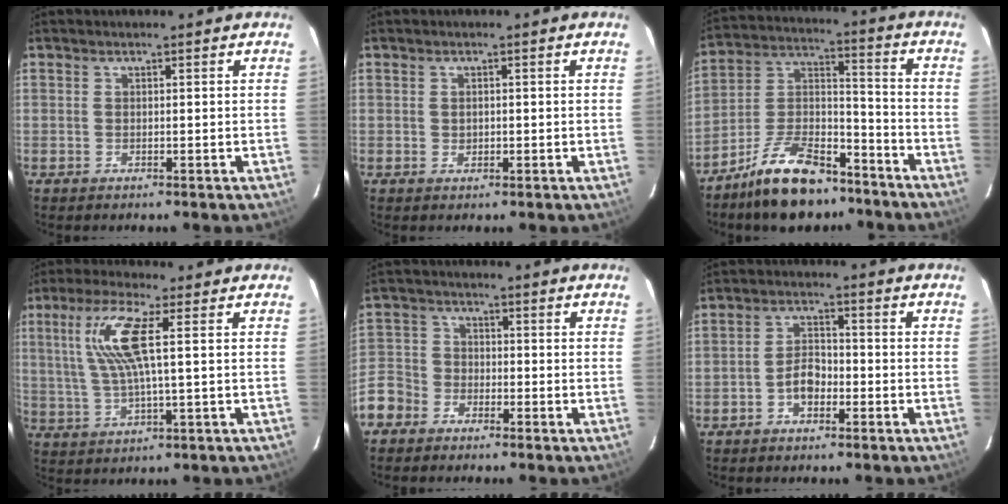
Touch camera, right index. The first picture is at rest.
{"total": 1.0, "force": [0.0, 0.9, 0.3], "torque": [-0.003, 0.001, 0.002]}
{"total": 16.7, "force": [-11.8, 7.4, 9.3], "torque": [-0.183, 0.029, -0.200]}
{"total": 9.8, "force": [2.5, 0.9, 9.4], "torque": [-0.191, 0.006, 0.055]}
{"total": 9.0, "force": [-5.3, 6.9, 2.3], "torque": [-0.066, 0.022, -0.111]}
{"total": 4.4, "force": [-2.2, 2.7, 2.7], "torque": [-0.053, 0.014, -0.037]}